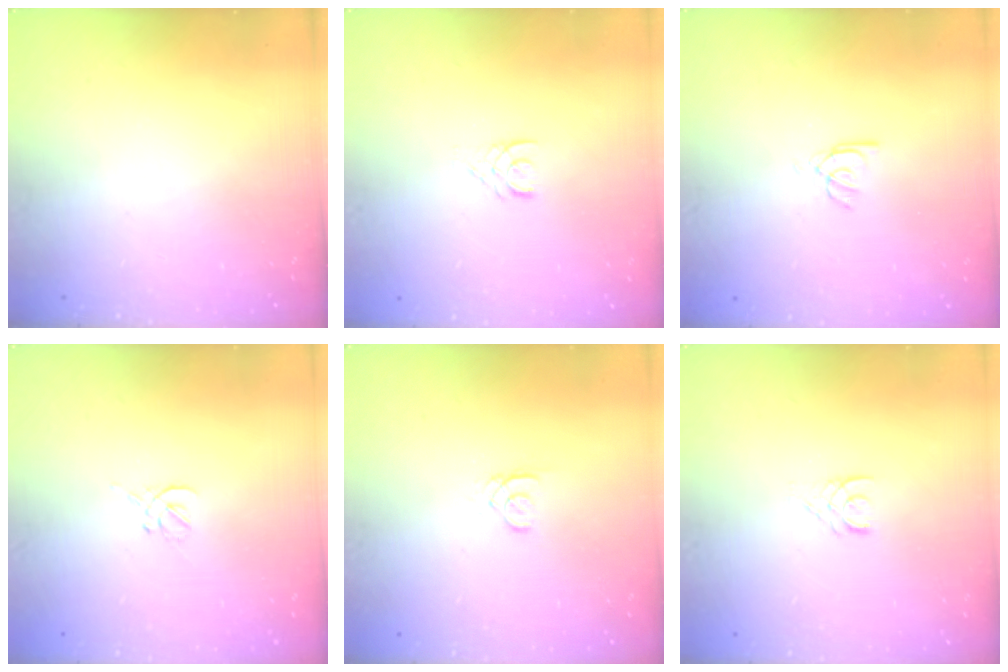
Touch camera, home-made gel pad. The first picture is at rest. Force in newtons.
{"total": 2.4, "press": 2.4, "slide": 0.2}
{"total": 2.6, "press": 2.6, "slide": 0.2}
{"total": 0.0}
{"total": 1.7, "press": 1.7, "slide": 0.2}
{"total": 2.4, "press": 2.4, "slide": 0.2}